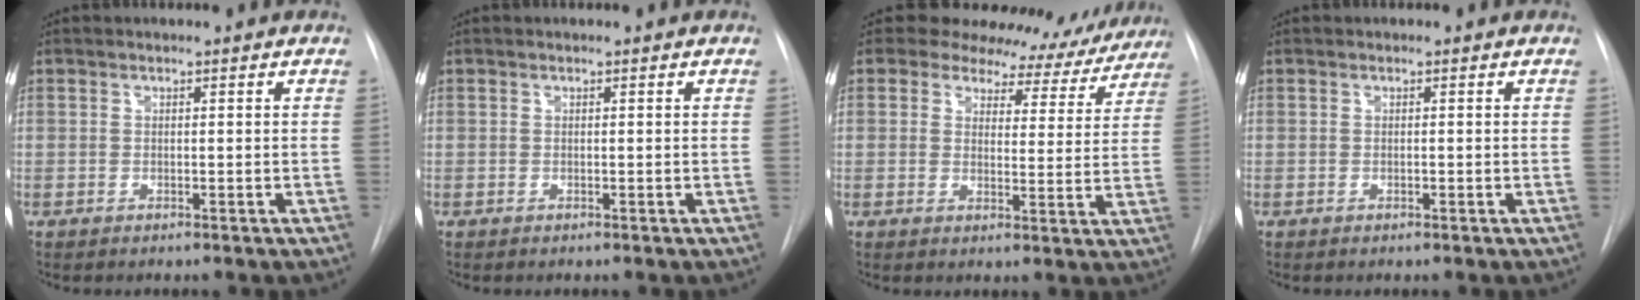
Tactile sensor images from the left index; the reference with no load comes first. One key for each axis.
{"total": 0.0}
{"total": 12.5, "fx": 11.5, "fy": 4.8, "fz": 1.0, "tx": 0.016, "ty": -0.016, "tz": 0.115}
{"total": 0.0}